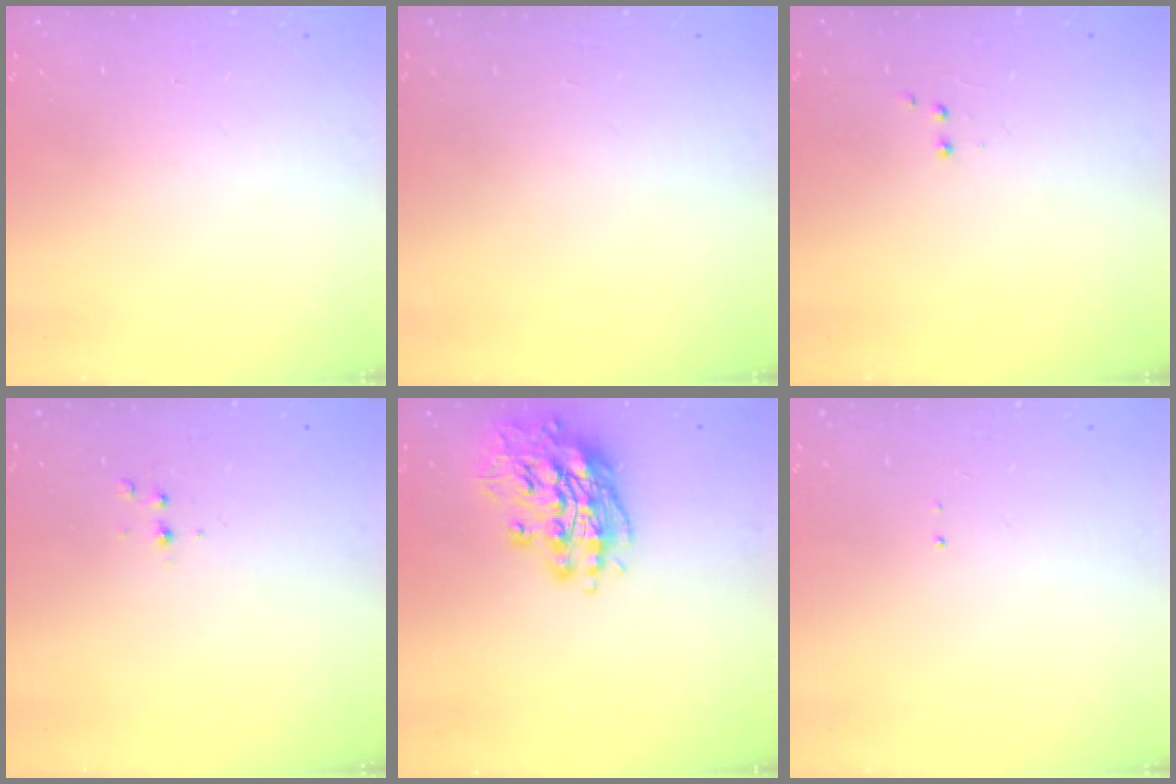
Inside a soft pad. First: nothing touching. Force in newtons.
{"total": 0.0}
{"total": 1.9, "press": 1.8, "slide": 0.5}
{"total": 3.1, "press": 2.7, "slide": 1.6}
{"total": 15.4, "press": 15.2, "slide": 2.6}
{"total": 0.7, "press": 0.7, "slide": 0.1}